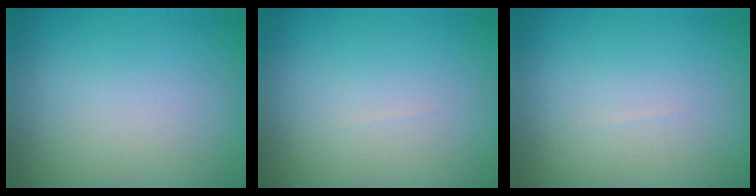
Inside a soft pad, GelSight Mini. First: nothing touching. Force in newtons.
{"total": 0.0}
{"total": 0.0}